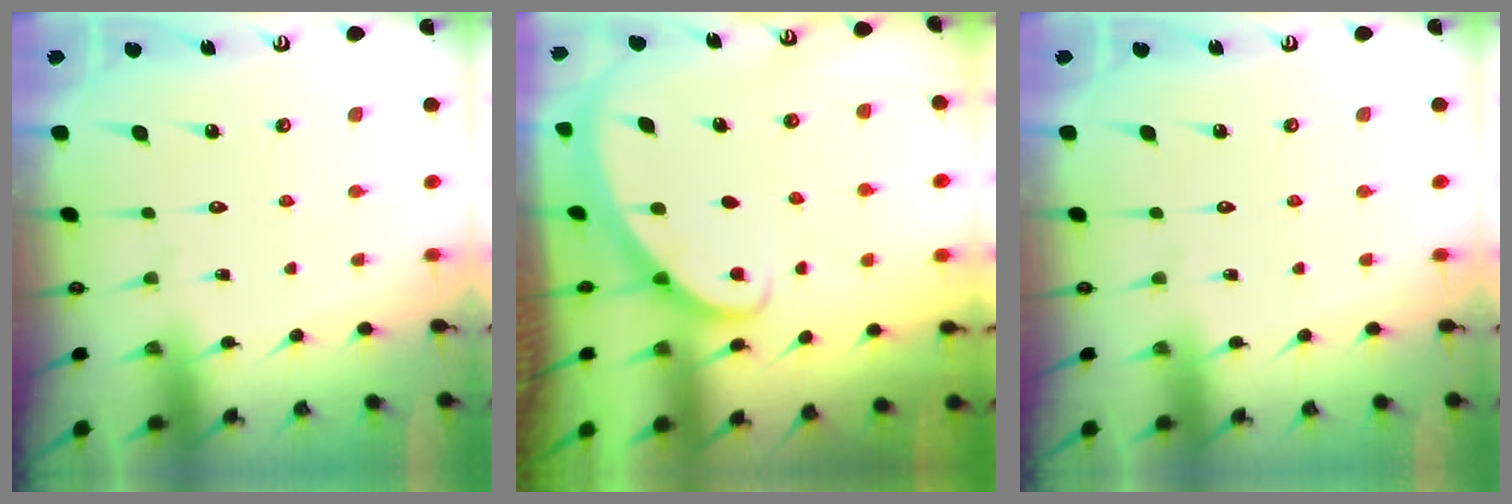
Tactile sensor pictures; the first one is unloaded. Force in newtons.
{"total": 2.0, "press": 2.0, "slide": 0.1}
{"total": 0.0}